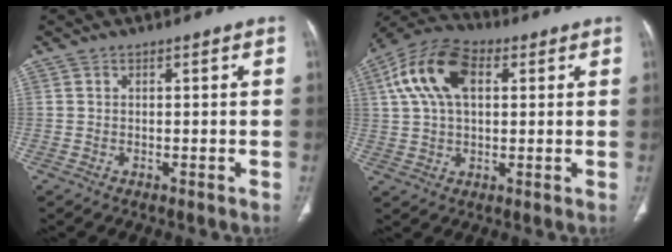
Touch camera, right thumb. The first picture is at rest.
{"total": 13.6, "force": [4.0, 8.0, 10.3], "torque": [-0.199, 0.021, 0.067]}